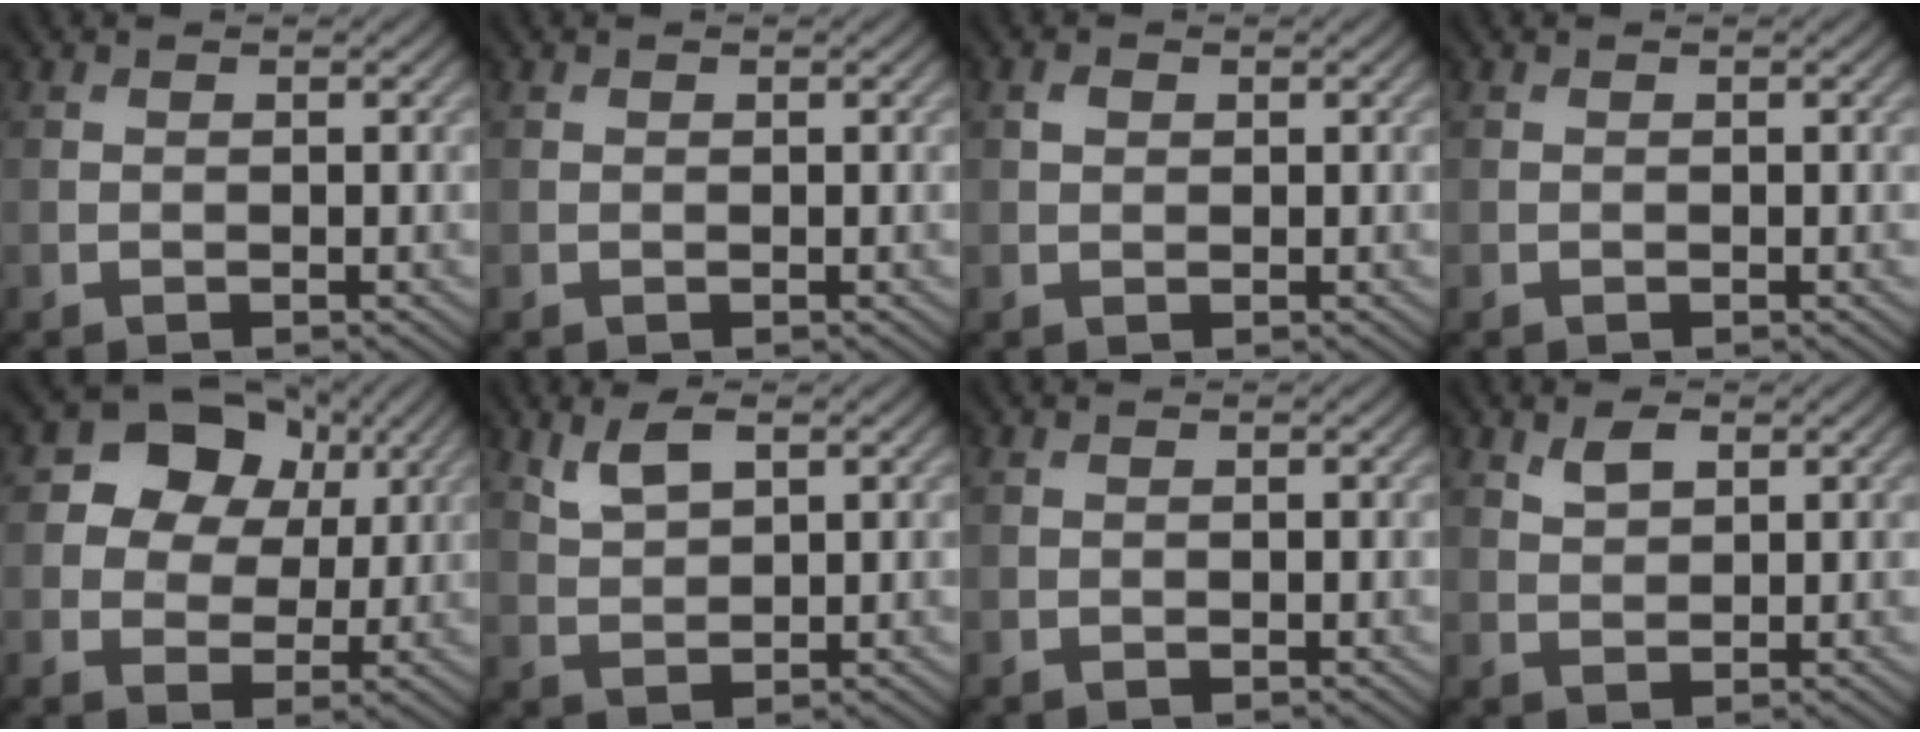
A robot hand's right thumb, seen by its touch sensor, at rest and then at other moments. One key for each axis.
{"total": 0.0}
{"total": 1.0, "fx": 0.4, "fy": 0.8, "fz": 0.5, "tx": -0.012, "ty": 0.000, "tz": 0.005}
{"total": 0.0}
{"total": 10.7, "fx": 4.4, "fy": 8.3, "fz": 5.2, "tx": -0.117, "ty": 0.027, "tz": 0.063}
{"total": 4.0, "fx": 2.4, "fy": 1.6, "fz": 2.7, "tx": -0.067, "ty": 0.000, "tz": 0.052}
{"total": 0.0}
{"total": 2.4, "fx": 1.5, "fy": 1.2, "fz": 1.5, "tx": -0.031, "ty": 0.000, "tz": 0.030}